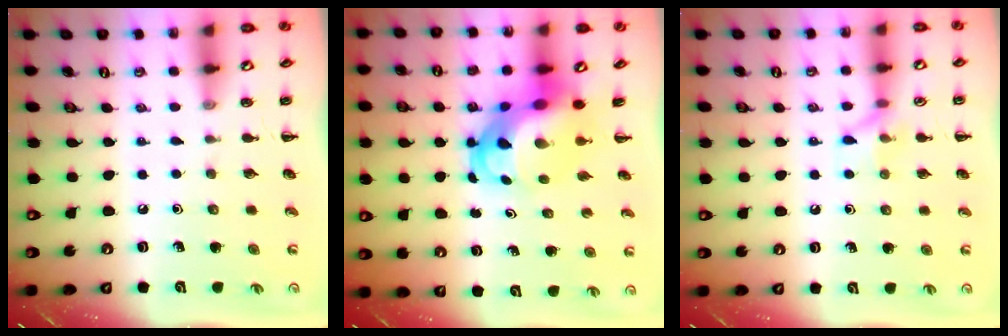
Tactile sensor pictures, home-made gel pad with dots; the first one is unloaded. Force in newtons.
{"total": 7.8, "press": 7.5, "slide": 2.1}
{"total": 7.2, "press": 7.0, "slide": 1.5}